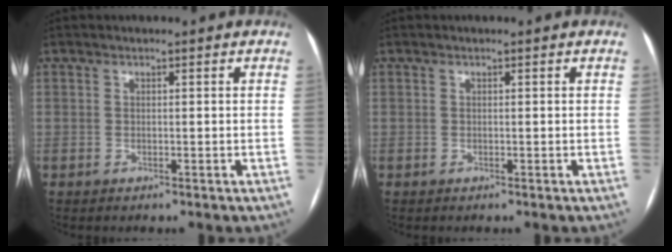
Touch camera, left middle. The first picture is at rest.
{"total": 0.0}